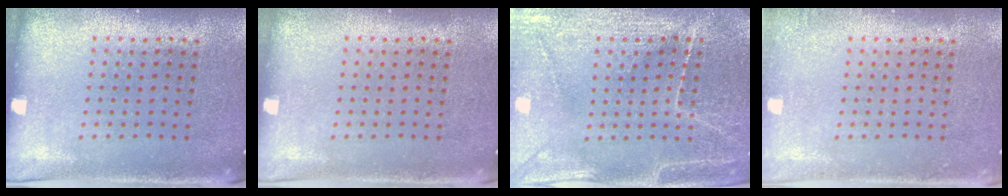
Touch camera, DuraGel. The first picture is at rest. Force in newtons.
{"total": 0.0}
{"total": 3.6, "press": 3.5, "slide": 0.7}
{"total": 1.1, "press": 1.0, "slide": 0.2}